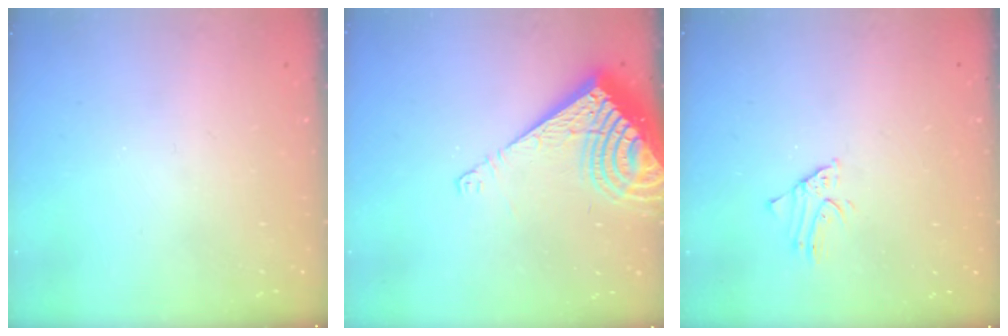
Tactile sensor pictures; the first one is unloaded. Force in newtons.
{"total": 13.1, "press": 13.1, "slide": 1.5}
{"total": 1.5, "press": 1.5, "slide": 0.1}